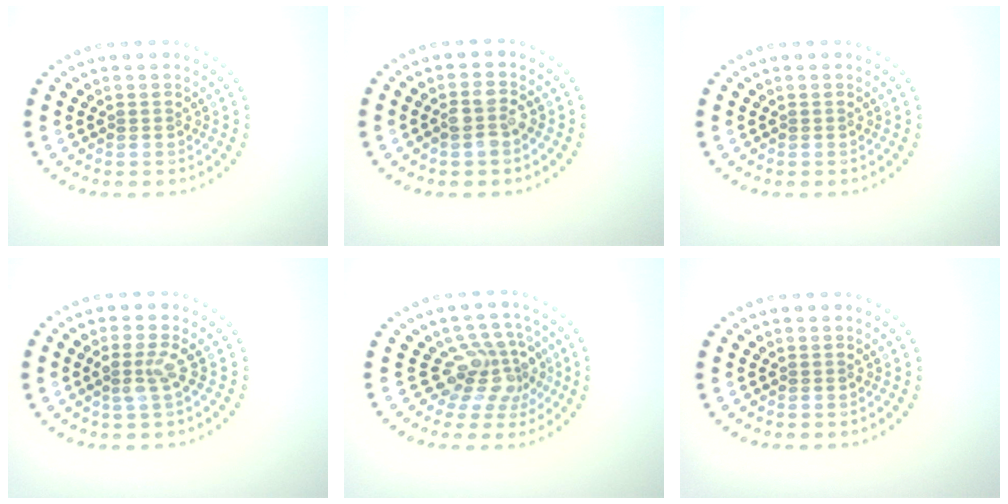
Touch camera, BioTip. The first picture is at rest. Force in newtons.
{"total": 2.2, "press": 2.1, "slide": 0.7}
{"total": 0.0}
{"total": 2.0, "press": 1.7, "slide": 0.9}
{"total": 3.9, "press": 3.1, "slide": 2.4}
{"total": 0.0}